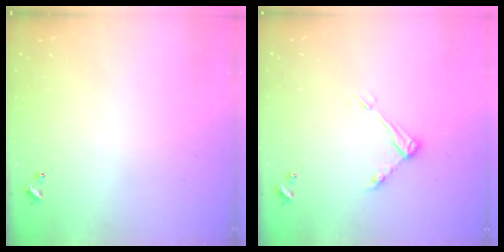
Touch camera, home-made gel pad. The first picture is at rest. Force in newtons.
{"total": 6.5, "press": 6.4, "slide": 0.5}